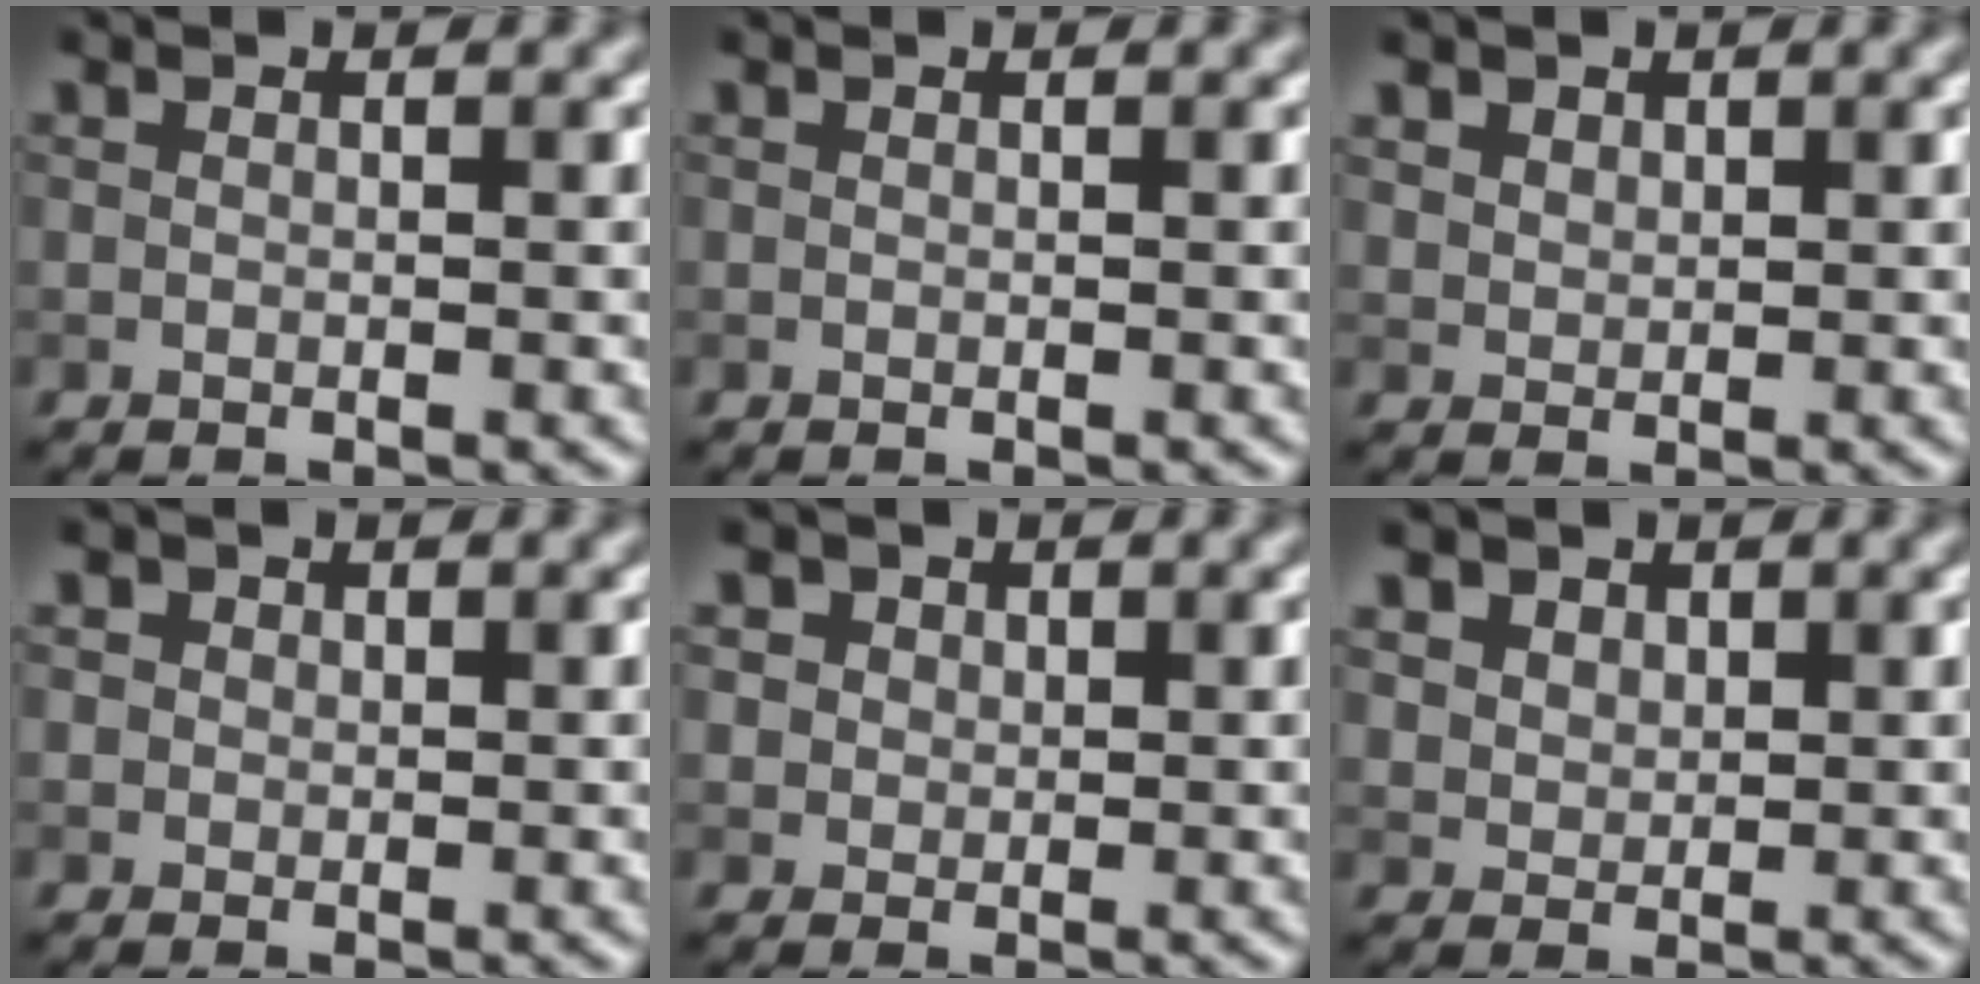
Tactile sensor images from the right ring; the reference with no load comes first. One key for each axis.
{"total": 0.0}
{"total": 2.3, "fx": 1.4, "fy": 1.6, "fz": 0.8, "tx": -0.025, "ty": -0.001, "tz": 0.034}
{"total": 1.9, "fx": 0.8, "fy": 1.6, "fz": 0.7, "tx": 0.000, "ty": 0.007, "tz": 0.001}
{"total": 3.8, "fx": 1.8, "fy": 3.0, "fz": 1.5, "tx": -0.028, "ty": 0.011, "tz": 0.020}
{"total": 4.0, "fx": 2.2, "fy": 2.9, "fz": 1.7, "tx": -0.048, "ty": 0.002, "tz": 0.040}